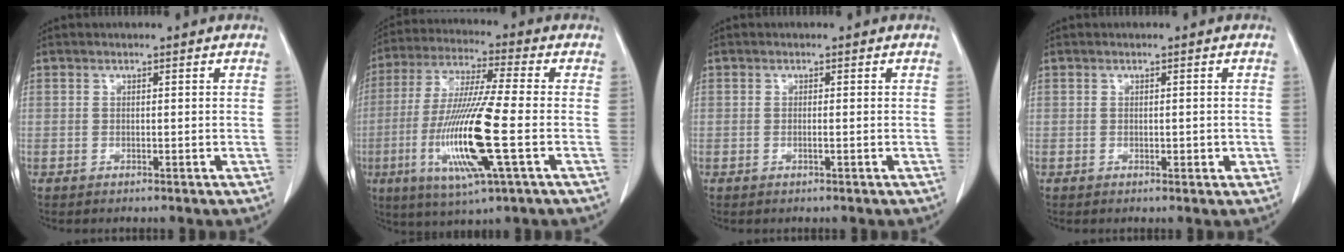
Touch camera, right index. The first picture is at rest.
{"total": 16.1, "force": [-4.0, 0.4, 15.6], "torque": [-0.322, -0.020, -0.076]}
{"total": 0.6, "force": [-0.2, -0.1, 0.6], "torque": [-0.011, -0.001, -0.003]}
{"total": 1.2, "force": [-0.2, 0.6, 1.0], "torque": [-0.012, 0.000, 0.000]}